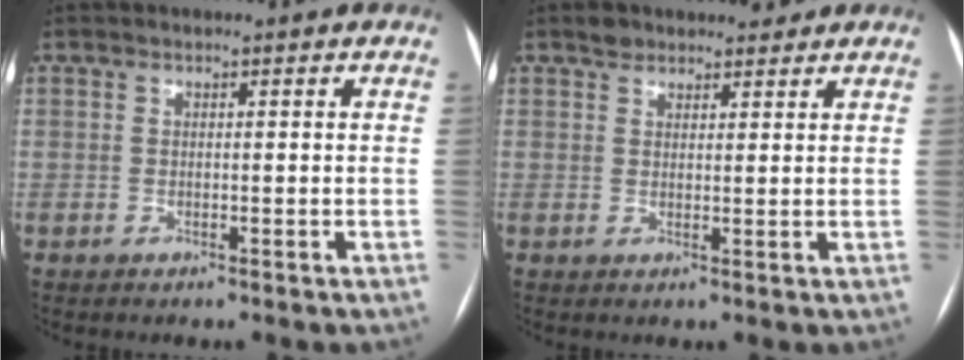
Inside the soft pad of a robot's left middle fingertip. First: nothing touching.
{"total": 3.3, "force": [2.8, 1.6, 0.6], "torque": [-0.005, 0.012, 0.042]}